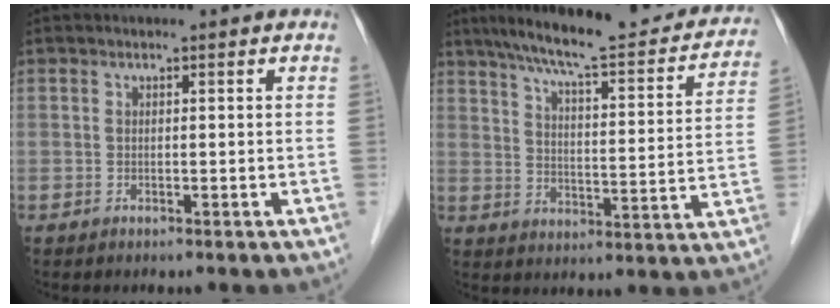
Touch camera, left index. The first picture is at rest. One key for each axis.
{"total": 22.0, "fx": 18.9, "fy": 3.4, "fz": 10.8, "tx": -0.157, "ty": -0.010, "tz": 0.245}